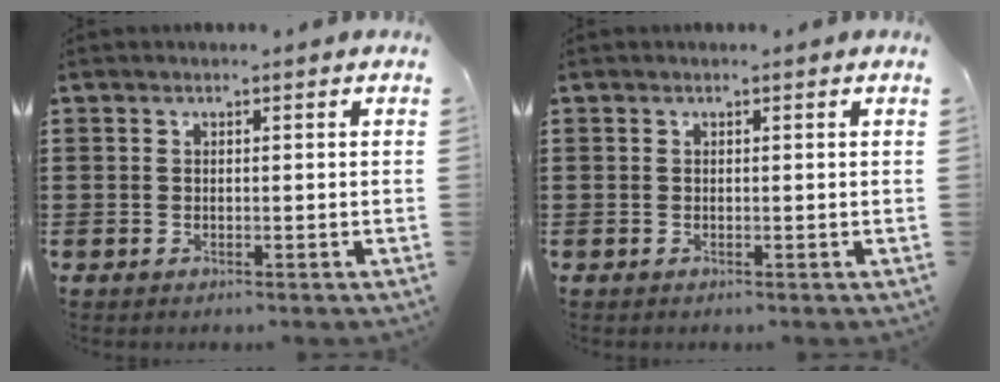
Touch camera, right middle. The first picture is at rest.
{"total": 0.0}